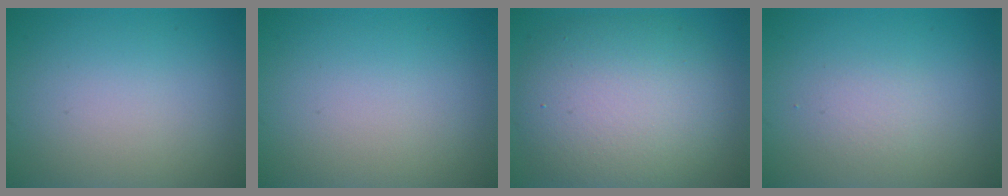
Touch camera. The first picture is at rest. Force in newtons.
{"total": 0.0}
{"total": 9.3, "press": 9.3, "slide": 0.8}
{"total": 1.3, "press": 1.3, "slide": 0.0}